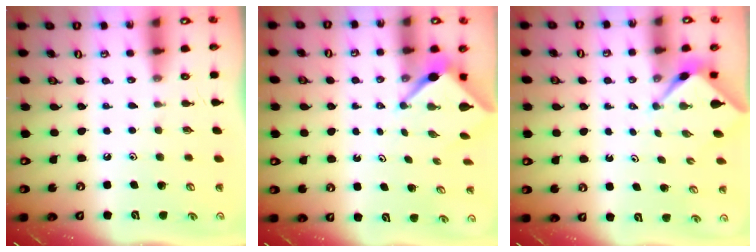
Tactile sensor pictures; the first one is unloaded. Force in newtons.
{"total": 3.3, "press": 3.3, "slide": 0.2}
{"total": 2.1, "press": 2.1, "slide": 0.3}